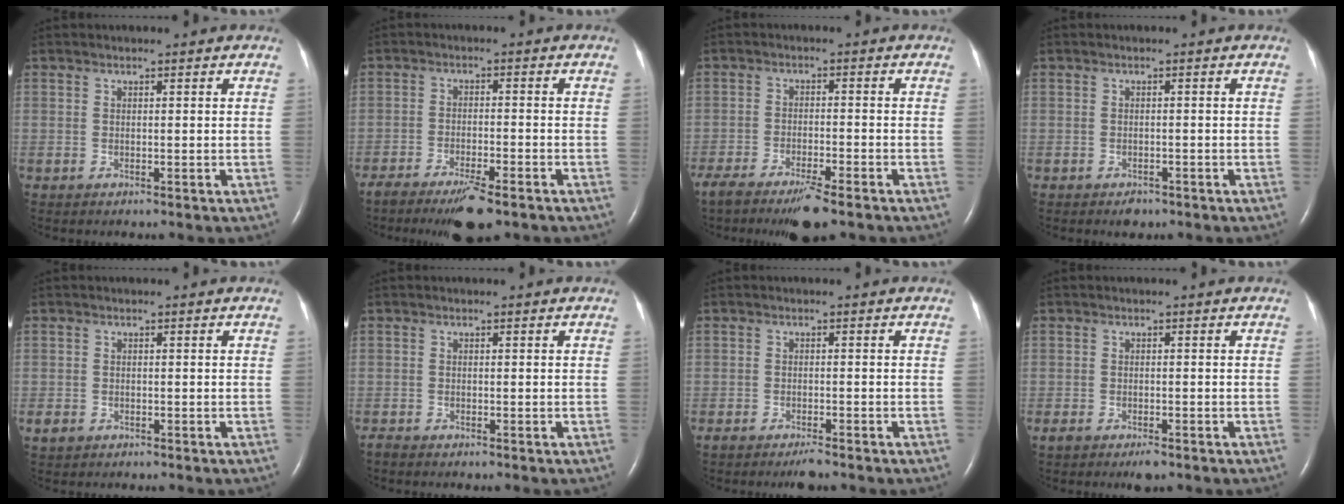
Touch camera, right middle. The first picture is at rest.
{"total": 7.9, "force": [-5.8, 1.2, 5.1], "torque": [-0.082, -0.017, -0.088]}
{"total": 9.3, "force": [-7.1, 1.2, 5.9], "torque": [-0.097, -0.021, -0.114]}
{"total": 1.7, "force": [-1.3, 0.9, 0.7], "torque": [-0.015, 0.000, -0.013]}
{"total": 1.5, "force": [-0.9, 1.1, 0.6], "torque": [-0.016, 0.001, -0.010]}
{"total": 0.7, "force": [-0.7, 0.1, 0.2], "torque": [-0.010, -0.002, -0.015]}
{"total": 2.7, "force": [-2.2, 0.4, 1.5], "torque": [-0.027, -0.006, -0.033]}
{"total": 3.1, "force": [-2.2, 1.0, 1.9], "torque": [-0.036, -0.007, -0.031]}